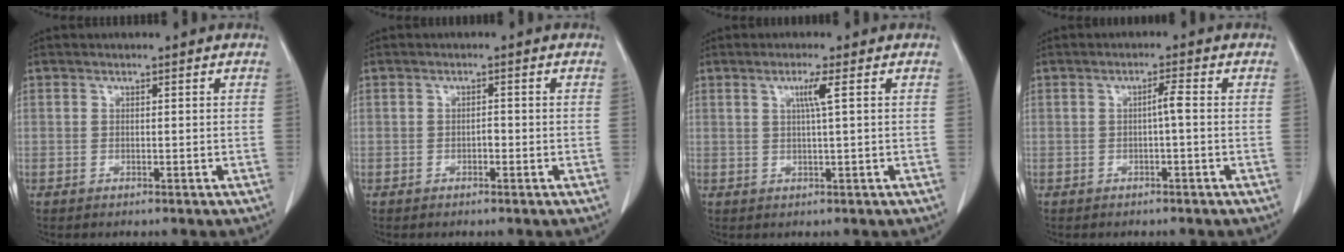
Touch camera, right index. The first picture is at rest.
{"total": 0.9, "force": [-0.3, 0.4, 0.7], "torque": [-0.009, 0.004, -0.006]}
{"total": 2.8, "force": [0.9, -0.6, 2.6], "torque": [-0.049, 0.000, 0.017]}
{"total": 1.8, "force": [-0.2, 0.0, 1.8], "torque": [-0.030, 0.003, -0.003]}